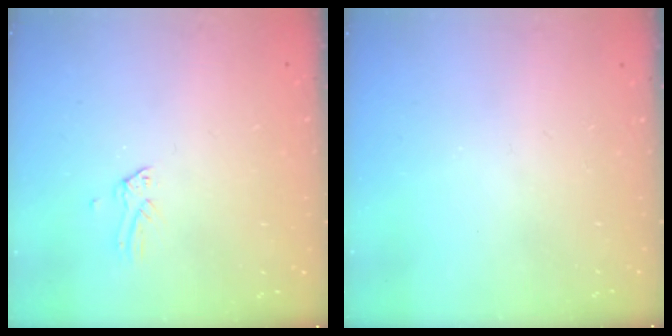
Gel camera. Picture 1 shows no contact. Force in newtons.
{"total": 0.0}